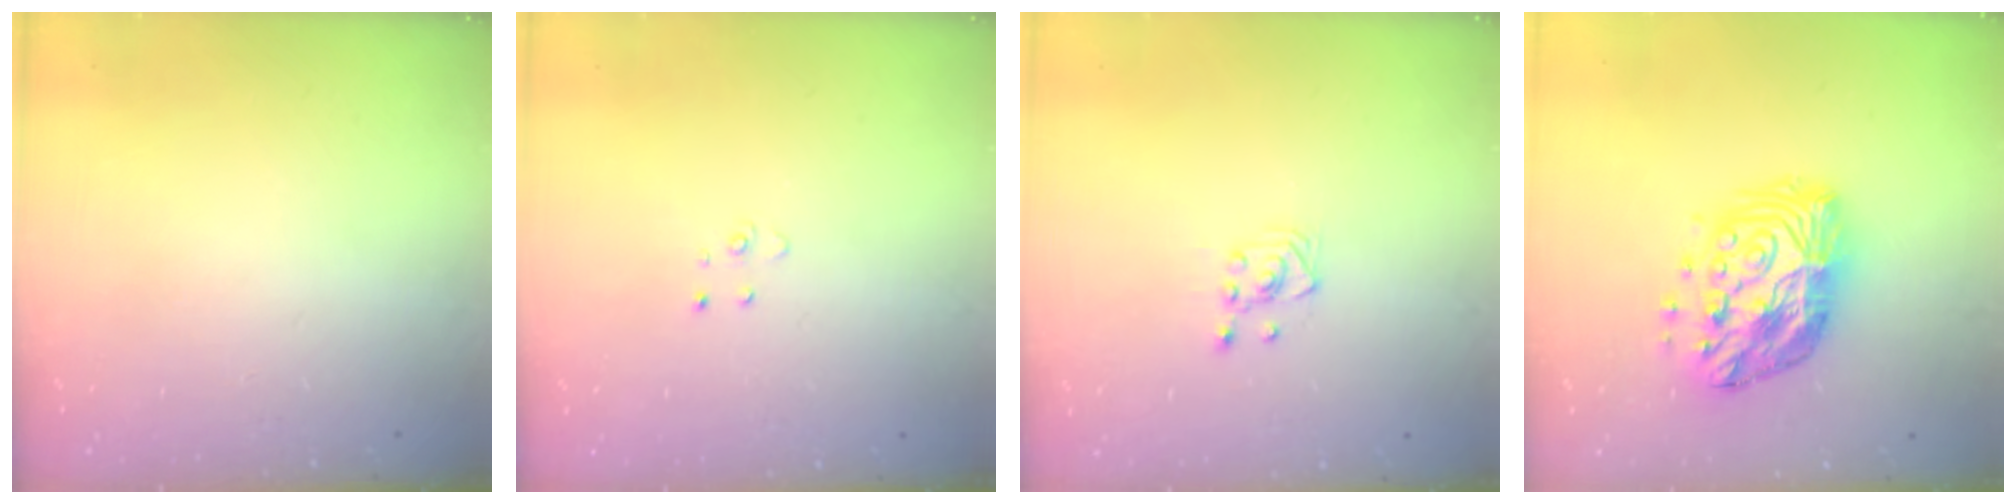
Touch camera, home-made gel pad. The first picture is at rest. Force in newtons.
{"total": 2.6, "press": 2.6, "slide": 0.2}
{"total": 3.0, "press": 2.6, "slide": 1.5}
{"total": 15.8, "press": 15.7, "slide": 1.3}